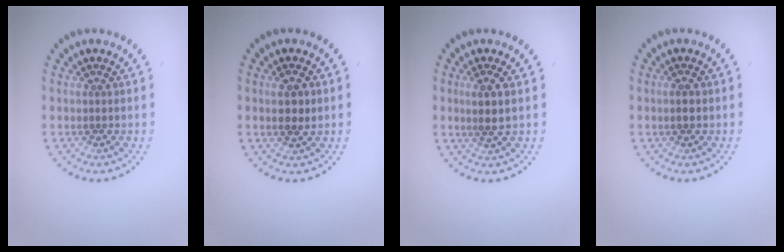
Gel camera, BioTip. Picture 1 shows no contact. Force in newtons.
{"total": 2.1, "press": 2.1, "slide": 0.4}
{"total": 2.5, "press": 2.2, "slide": 1.1}
{"total": 1.7, "press": 1.7, "slide": 0.0}